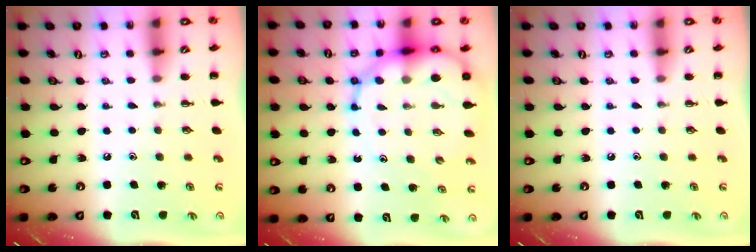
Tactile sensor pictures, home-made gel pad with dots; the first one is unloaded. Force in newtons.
{"total": 15.9, "press": 15.4, "slide": 4.0}
{"total": 0.0}